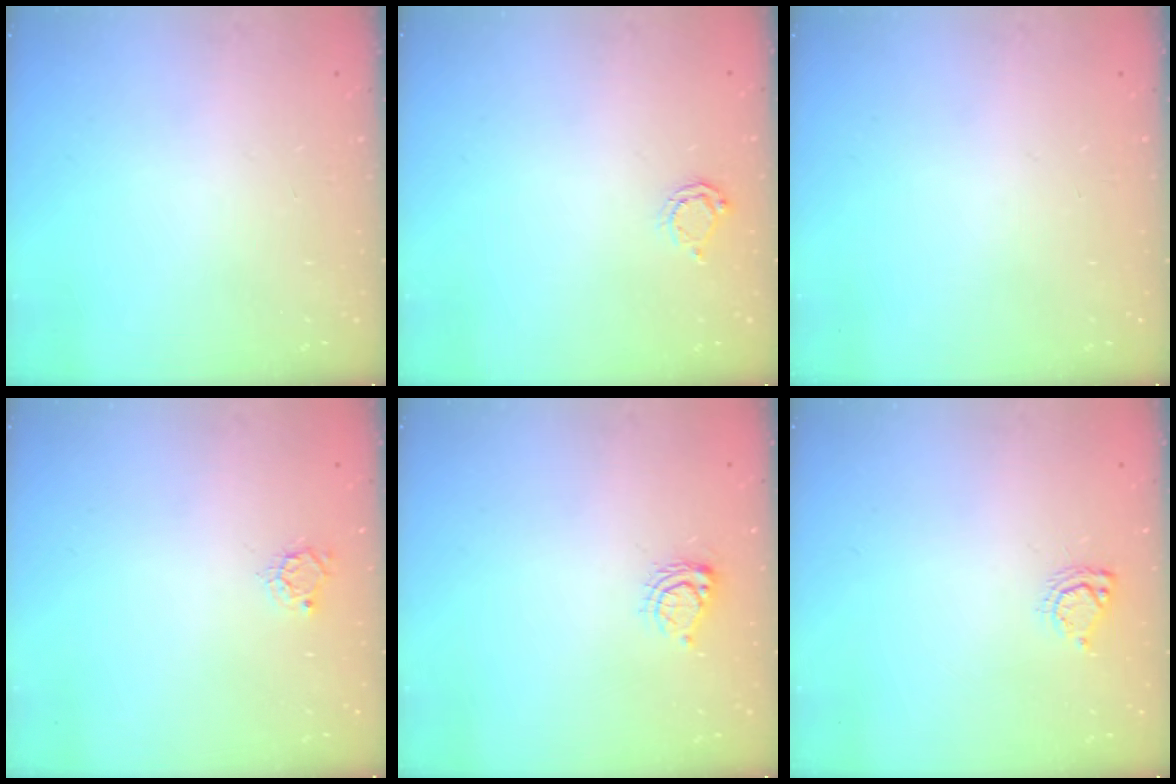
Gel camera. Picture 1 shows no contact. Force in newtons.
{"total": 4.2, "press": 4.2, "slide": 0.2}
{"total": 0.0}
{"total": 4.9, "press": 4.9, "slide": 0.1}
{"total": 5.6, "press": 5.6, "slide": 0.6}
{"total": 6.0, "press": 6.0, "slide": 0.7}